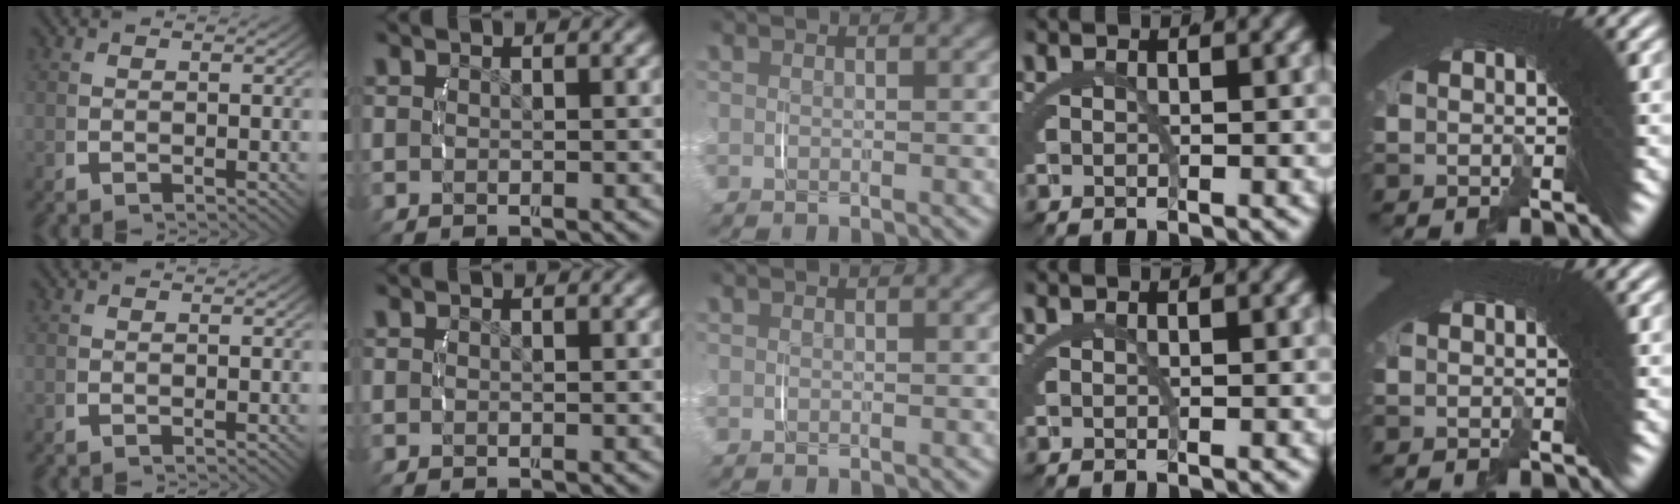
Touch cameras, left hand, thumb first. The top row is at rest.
{}